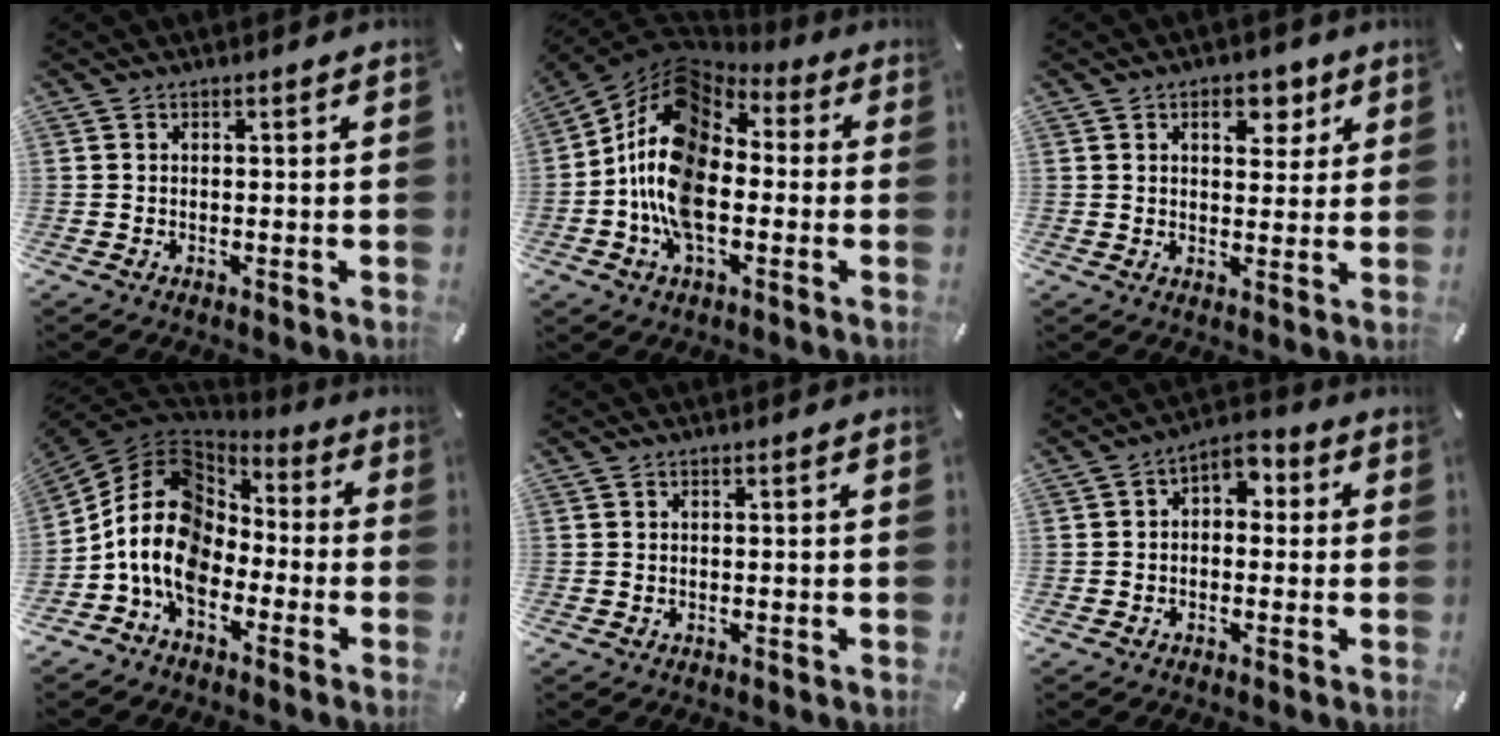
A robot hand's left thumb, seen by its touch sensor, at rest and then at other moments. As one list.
[{"total": 17.2, "force": [-3.4, 10.7, 13.0], "torque": [-0.279, 0.015, -0.069]}, {"total": 6.9, "force": [3.3, 4.5, 4.0], "torque": [-0.029, -0.010, 0.047]}, {"total": 14.9, "force": [-3.9, 11.3, 9.0], "torque": [-0.205, 0.019, -0.075]}, {"total": 0.0}, {"total": 3.7, "force": [-0.2, 2.9, 2.3], "torque": [-0.038, 0.005, -0.010]}]